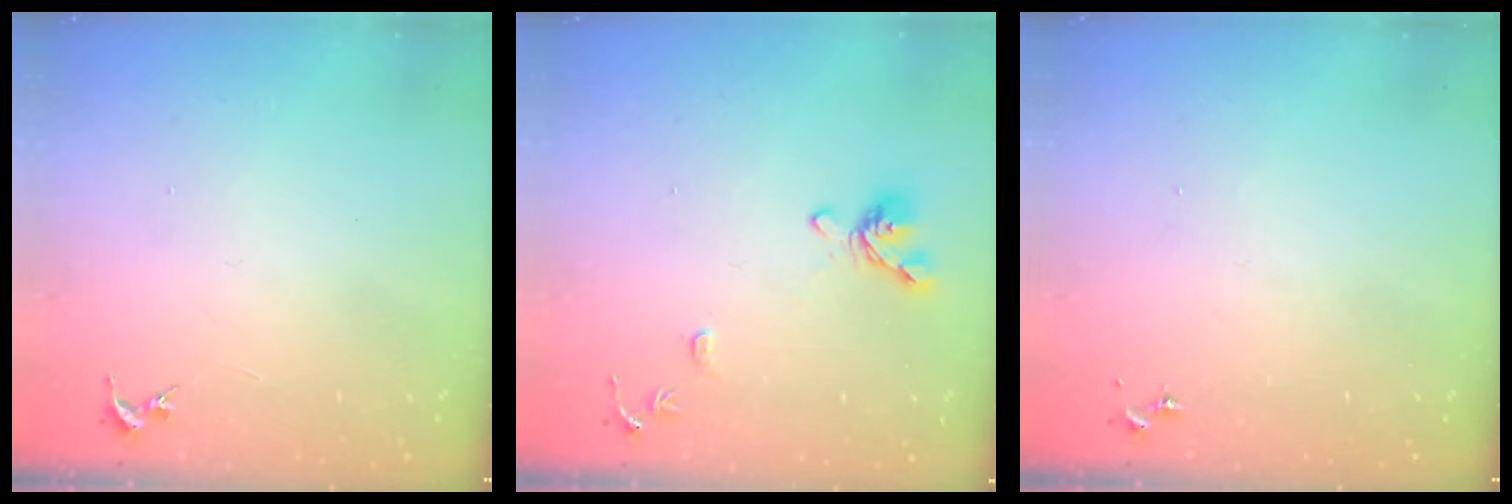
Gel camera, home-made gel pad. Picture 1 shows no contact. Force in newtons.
{"total": 10.3, "press": 10.2, "slide": 1.5}
{"total": 0.0}